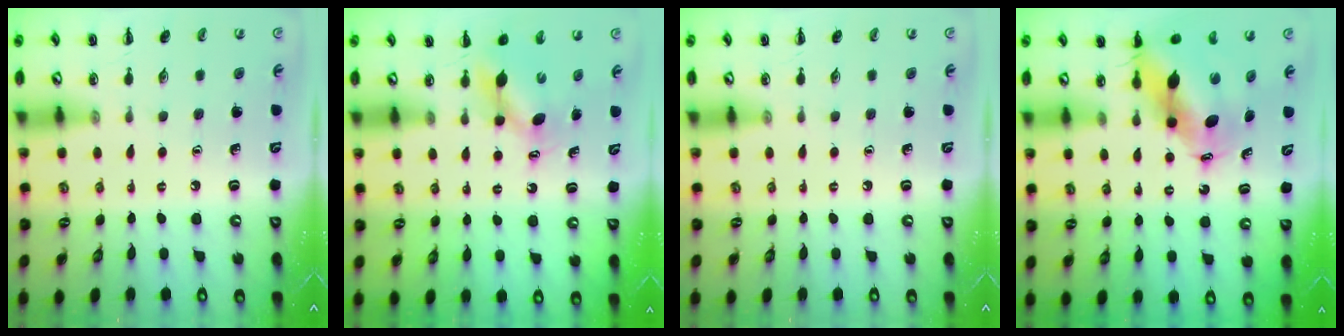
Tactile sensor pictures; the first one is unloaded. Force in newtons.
{"total": 5.2, "press": 5.2, "slide": 0.4}
{"total": 0.0}
{"total": 10.8, "press": 10.5, "slide": 2.6}